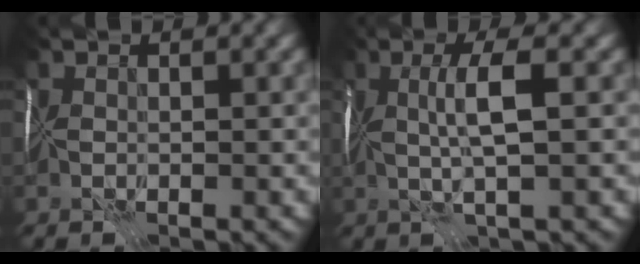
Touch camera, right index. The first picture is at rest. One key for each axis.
{"total": 2.7, "fx": 0.0, "fy": -1.1, "fz": 2.4, "tx": -0.035, "ty": -0.007, "tz": 0.003}